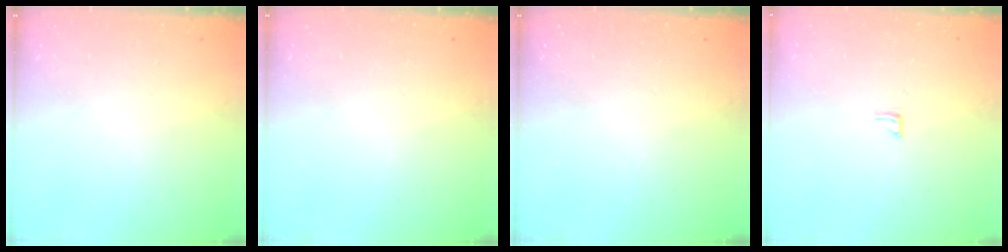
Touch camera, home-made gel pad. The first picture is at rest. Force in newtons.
{"total": 0.0}
{"total": 0.0}
{"total": 4.2, "press": 4.2, "slide": 0.4}